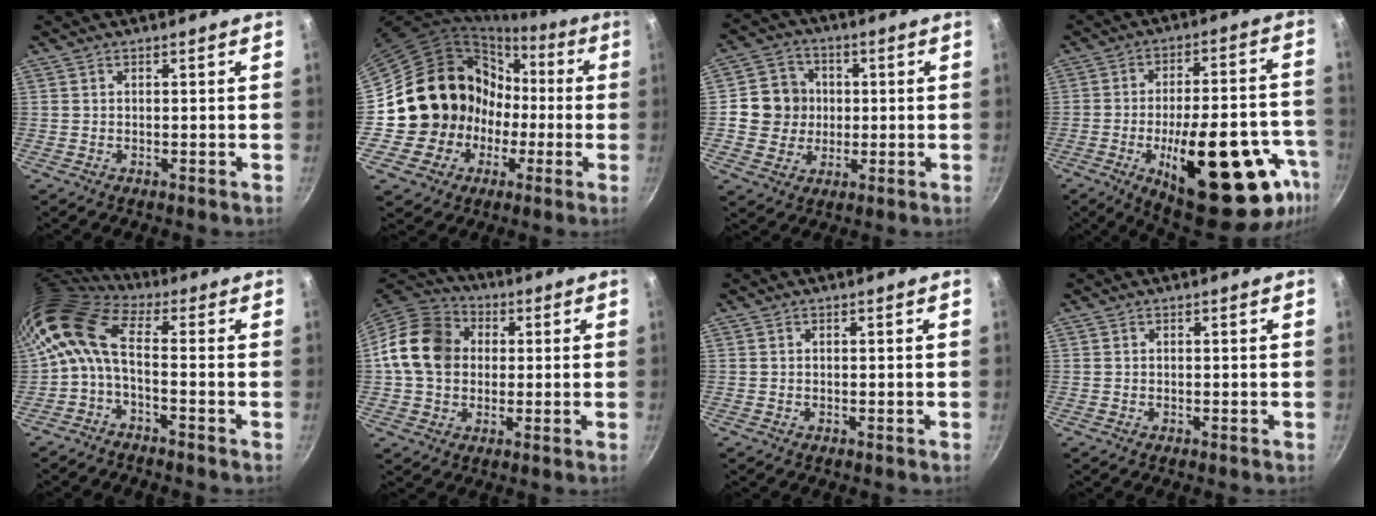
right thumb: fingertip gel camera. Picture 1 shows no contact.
{"total": 15.1, "force": [-1.4, 14.5, 3.8], "torque": [-0.020, 0.053, -0.011]}
{"total": 9.4, "force": [0.4, 8.9, 3.1], "torque": [-0.019, 0.014, -0.002]}
{"total": 28.6, "force": [-11.2, 11.4, 23.8], "torque": [-0.276, 0.035, -0.147]}
{"total": 9.4, "force": [-0.4, 4.2, 8.4], "torque": [-0.189, 0.020, -0.021]}
{"total": 14.6, "force": [1.6, 11.9, 8.3], "torque": [-0.128, 0.023, 0.013]}
{"total": 0.0}
{"total": 0.0}